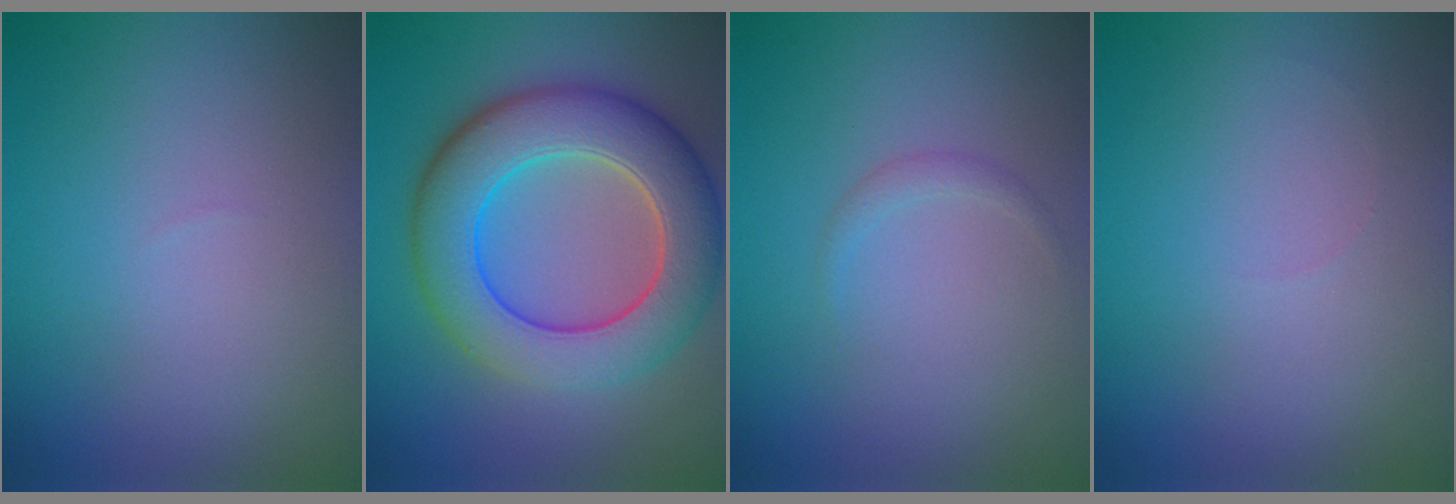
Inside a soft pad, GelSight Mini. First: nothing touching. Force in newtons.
{"total": 9.5, "press": 9.5, "slide": 0.3}
{"total": 0.8, "press": 0.8, "slide": 0.0}
{"total": 0.0}